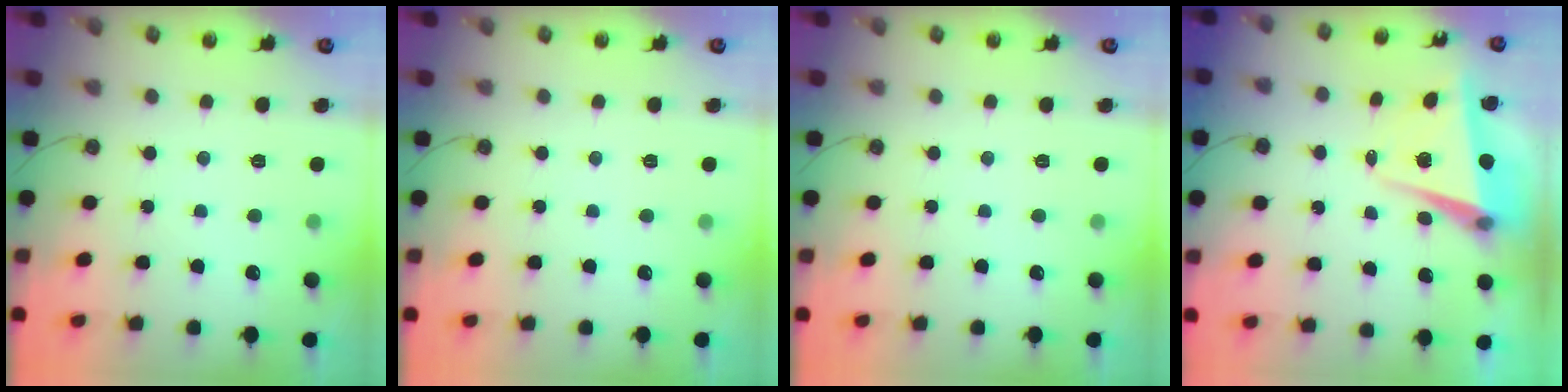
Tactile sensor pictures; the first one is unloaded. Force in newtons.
{"total": 0.0}
{"total": 0.0}
{"total": 5.3, "press": 4.9, "slide": 2.1}